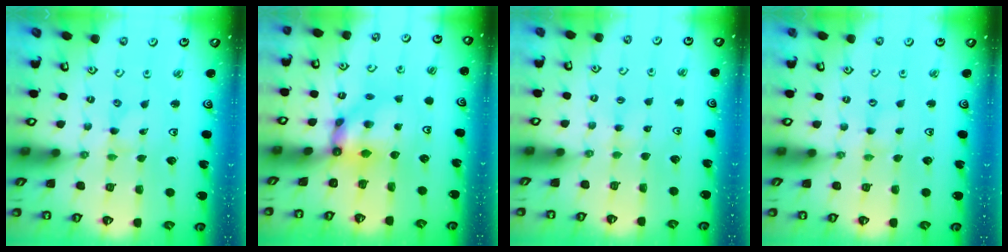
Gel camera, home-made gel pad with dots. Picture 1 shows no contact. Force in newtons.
{"total": 7.8, "press": 7.8, "slide": 0.5}
{"total": 2.7, "press": 2.7, "slide": 0.3}
{"total": 0.5, "press": 0.5, "slide": 0.1}